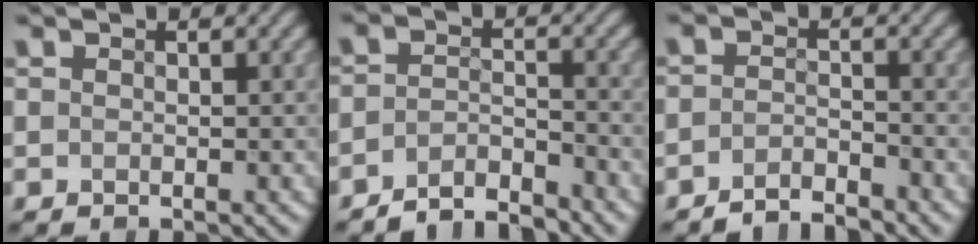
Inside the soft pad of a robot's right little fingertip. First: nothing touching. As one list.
[{"total": 3.6, "force": [-3.4, 0.8, 1.1], "torque": [-0.019, 0.006, -0.068]}, {"total": 2.5, "force": [-2.4, 0.4, 0.6], "torque": [-0.013, 0.007, -0.047]}]